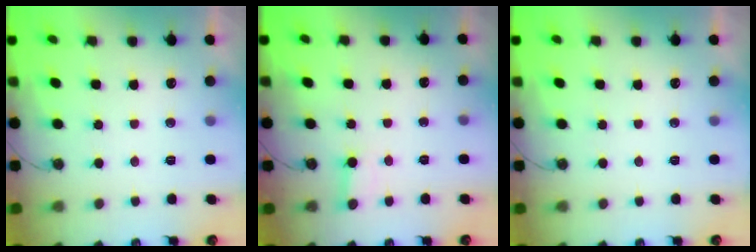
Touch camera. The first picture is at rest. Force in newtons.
{"total": 2.7, "press": 2.7, "slide": 0.2}
{"total": 0.0}